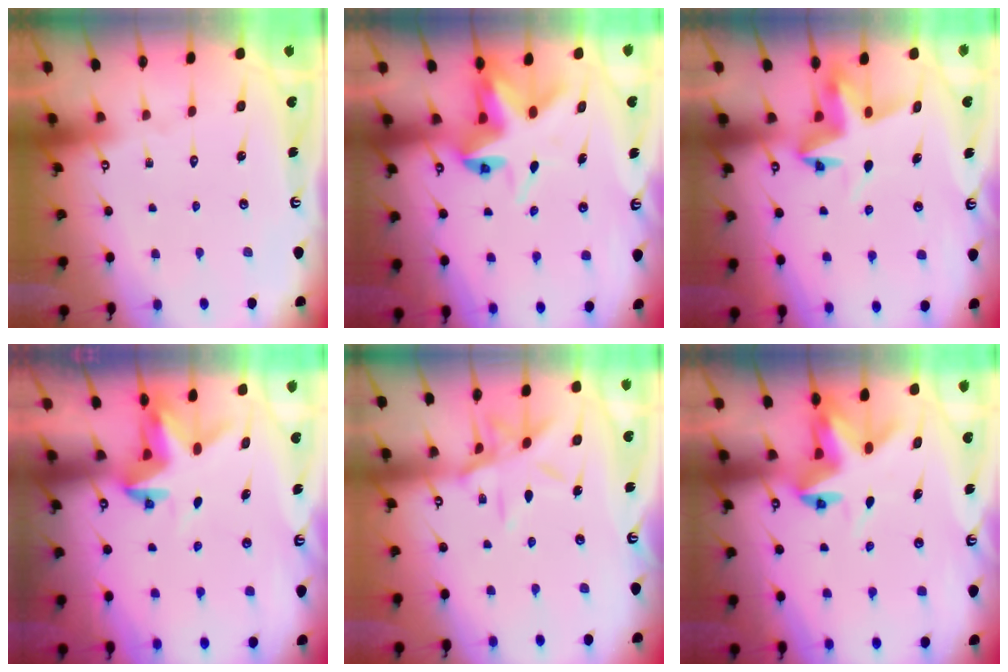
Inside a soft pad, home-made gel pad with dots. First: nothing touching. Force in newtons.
{"total": 6.2, "press": 6.2, "slide": 0.5}
{"total": 5.5, "press": 5.5, "slide": 0.2}
{"total": 3.4, "press": 3.4, "slide": 0.0}
{"total": 11.4, "press": 11.4, "slide": 0.7}
{"total": 5.0, "press": 5.0, "slide": 0.4}